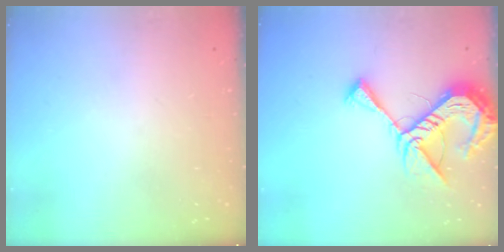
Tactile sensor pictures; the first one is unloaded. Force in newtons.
{"total": 13.2, "press": 13.2, "slide": 1.3}